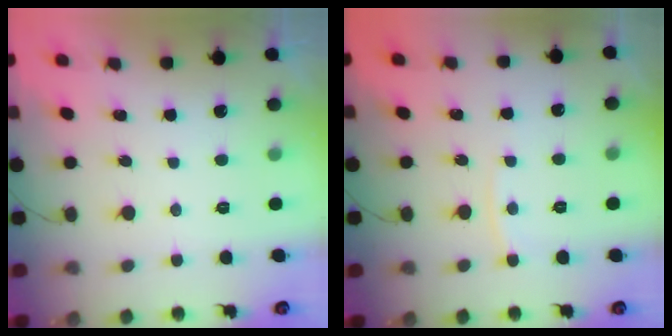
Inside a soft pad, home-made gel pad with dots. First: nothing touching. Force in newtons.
{"total": 3.8, "press": 3.8, "slide": 0.5}